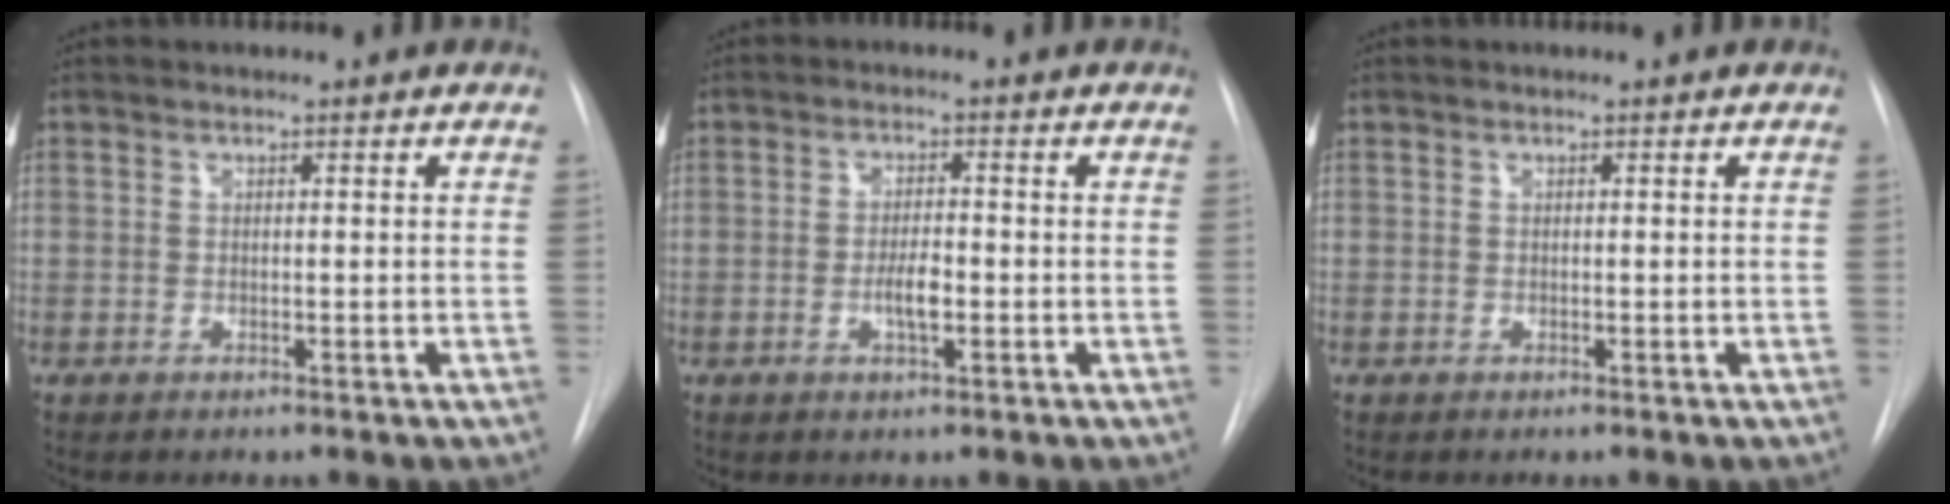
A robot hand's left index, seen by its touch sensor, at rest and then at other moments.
{"total": 3.4, "force": [-1.0, 0.9, 3.1], "torque": [-0.058, 0.001, -0.016]}
{"total": 0.0}